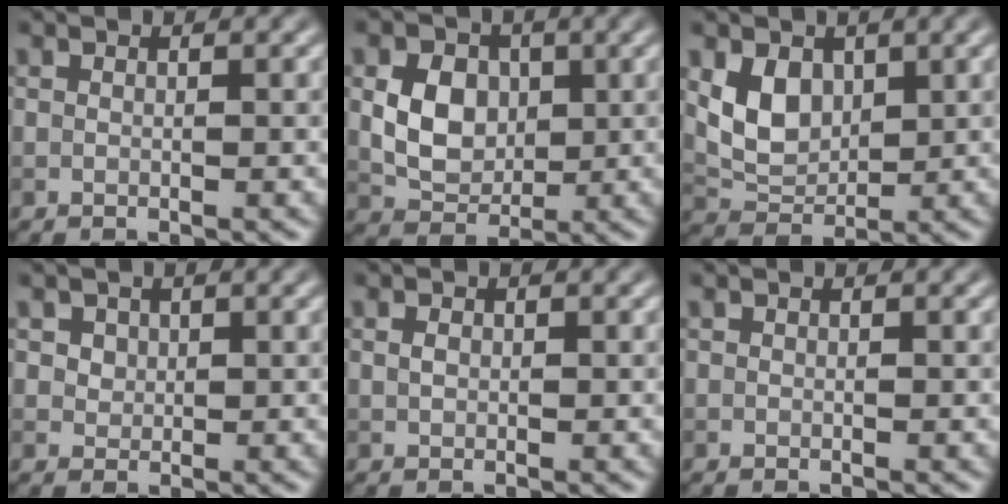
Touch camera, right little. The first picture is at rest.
{"total": 5.0, "force": [0.5, 3.8, 3.2], "torque": [-0.063, -0.003, 0.009]}
{"total": 4.1, "force": [1.3, 2.9, 2.5], "torque": [-0.053, -0.007, 0.027]}
{"total": 1.6, "force": [0.7, 1.3, 0.5], "torque": [-0.012, -0.003, 0.020]}
{"total": 0.7, "force": [0.2, 0.6, 0.4], "torque": [-0.012, 0.000, 0.003]}
{"total": 0.0}